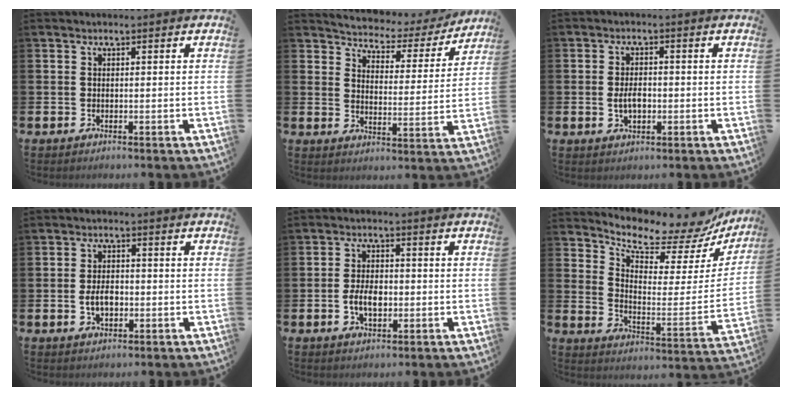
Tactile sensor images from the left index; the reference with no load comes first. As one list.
[{"total": 4.2, "force": [3.9, 1.4, 0.3], "torque": [-0.024, -0.041, 0.059]}, {"total": 3.1, "force": [-0.3, 1.8, 2.5], "torque": [-0.034, 0.000, -0.008]}, {"total": 3.2, "force": [-0.5, 2.0, 2.5], "torque": [-0.026, -0.005, -0.015]}, {"total": 4.2, "force": [-0.7, 2.5, 3.2], "torque": [-0.039, -0.003, -0.018]}, {"total": 8.8, "force": [8.1, 2.8, 2.2], "torque": [-0.065, -0.075, 0.132]}]